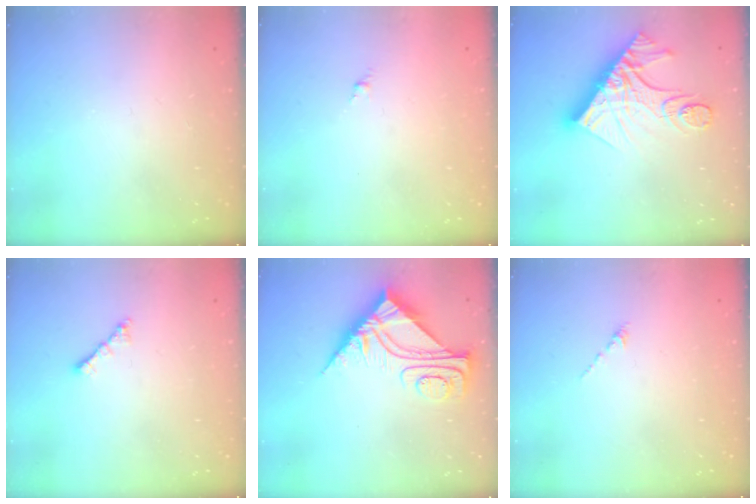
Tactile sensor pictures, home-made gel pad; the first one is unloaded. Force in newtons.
{"total": 0.0}
{"total": 16.3, "press": 16.3, "slide": 1.3}
{"total": 1.8, "press": 1.8, "slide": 0.5}
{"total": 10.0, "press": 9.9, "slide": 0.9}
{"total": 0.0}